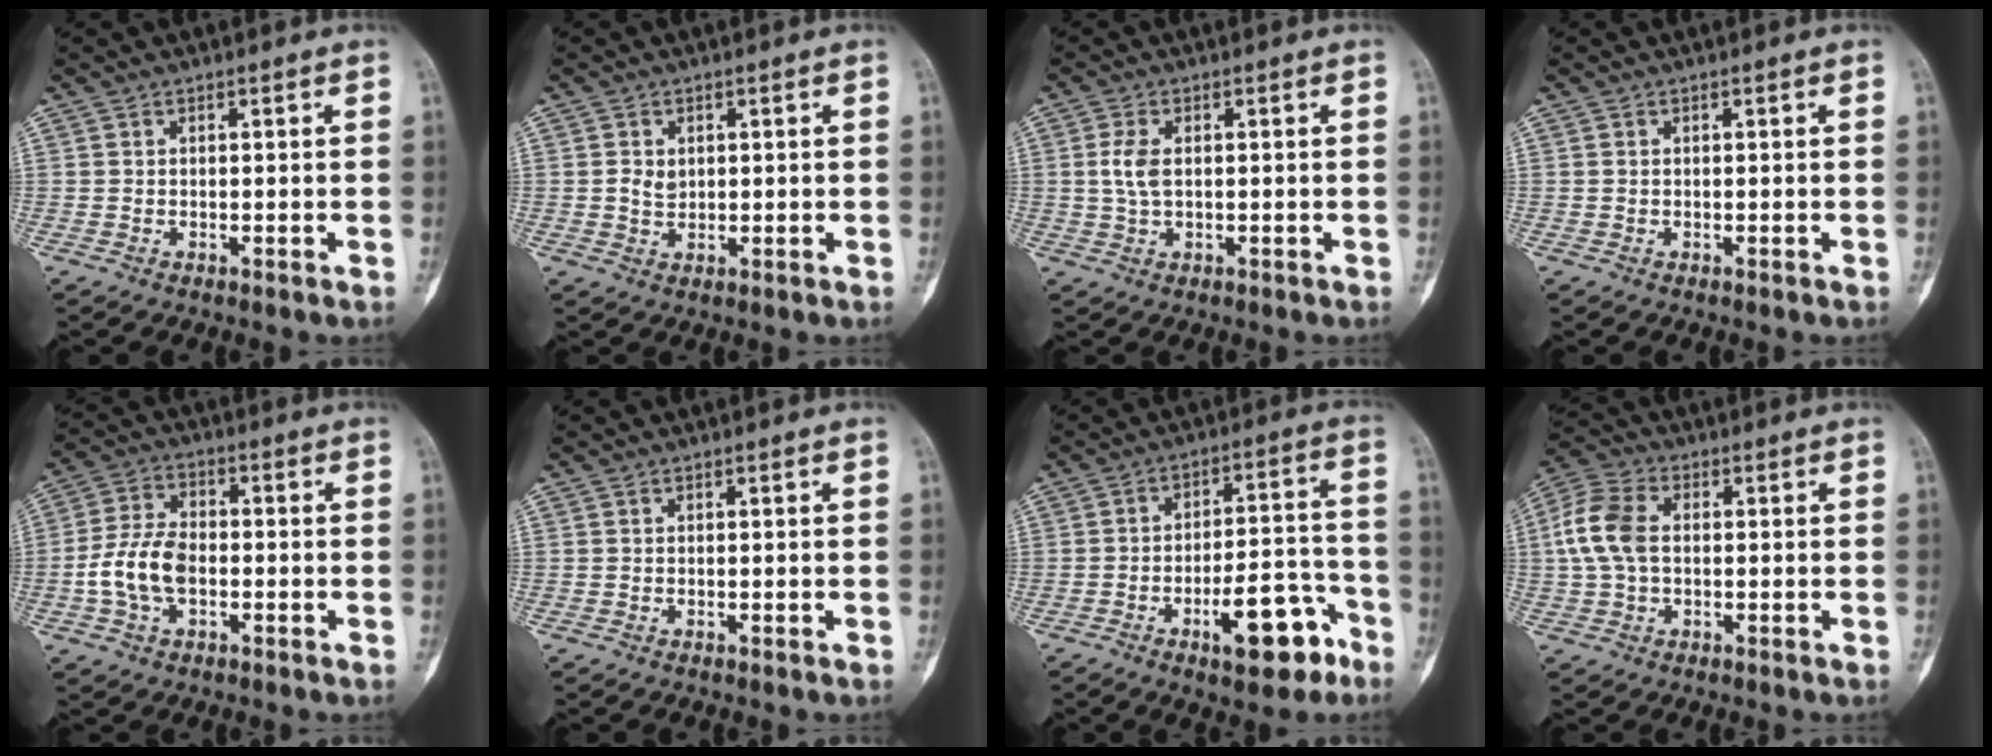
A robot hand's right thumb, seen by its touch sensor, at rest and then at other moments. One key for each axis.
{"total": 2.6, "fx": 0.4, "fy": 2.0, "fz": 1.5, "tx": -0.016, "ty": -0.001, "tz": 0.010}
{"total": 3.9, "fx": 0.3, "fy": 2.2, "fz": 3.2, "tx": -0.070, "ty": 0.004, "tz": 0.005}
{"total": 0.0}
{"total": 9.3, "fx": -2.0, "fy": 5.7, "fz": 7.1, "tx": -0.143, "ty": 0.022, "tz": -0.042}
{"total": 0.0}
{"total": 13.0, "fx": -6.8, "fy": 5.1, "fz": 9.9, "tx": -0.127, "ty": 0.054, "tz": -0.095}
{"total": 9.1, "fx": 0.4, "fy": 6.1, "fz": 6.7, "tx": -0.146, "ty": 0.023, "tz": 0.000}